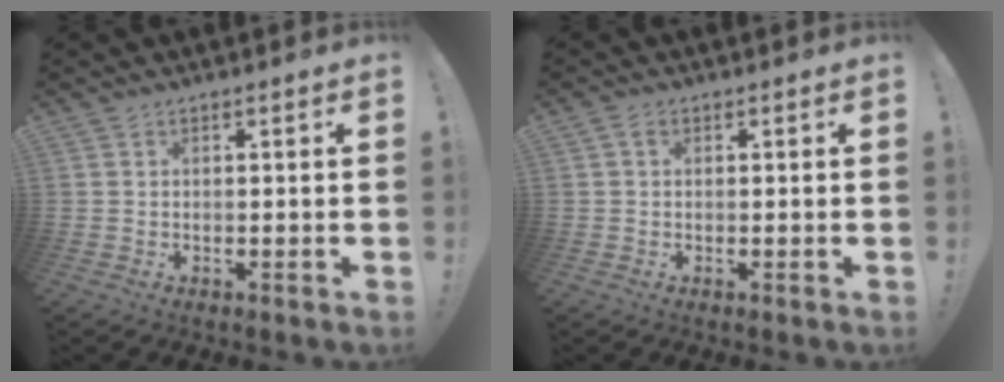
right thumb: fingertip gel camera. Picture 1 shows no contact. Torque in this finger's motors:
{"motor_torque": [0.17, 0.57, -0.03, -0.02, 0.00]}